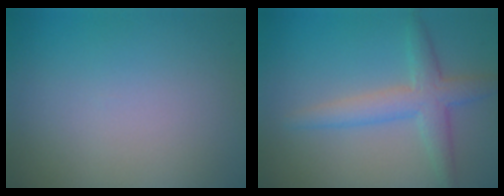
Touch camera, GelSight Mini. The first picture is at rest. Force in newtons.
{"total": 3.8, "press": 3.8, "slide": 0.2}